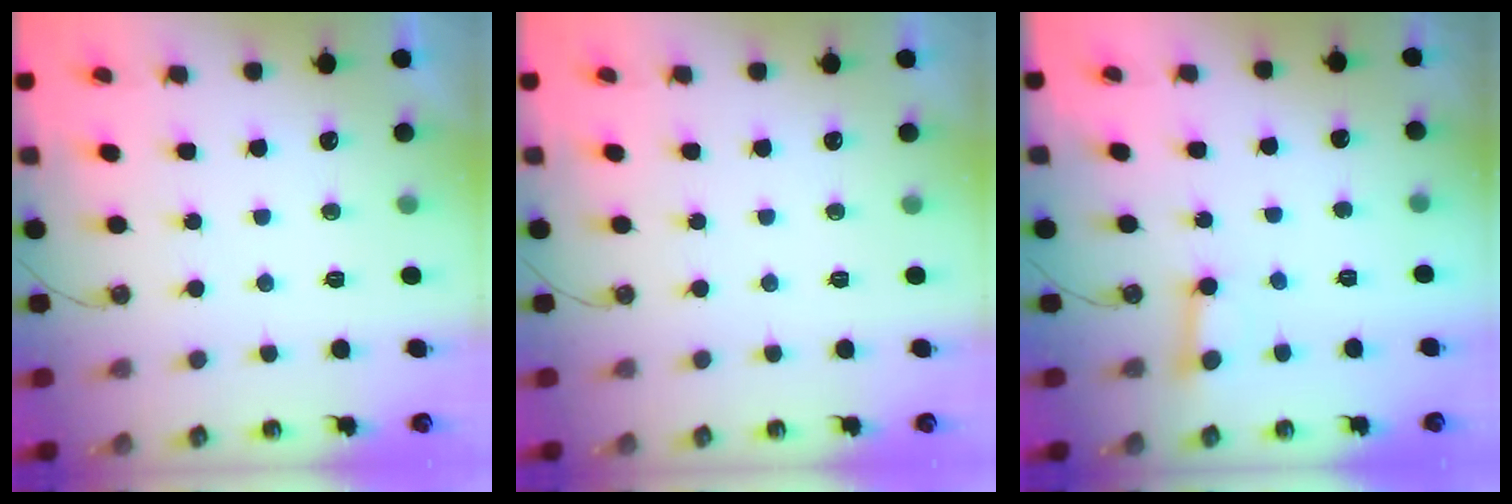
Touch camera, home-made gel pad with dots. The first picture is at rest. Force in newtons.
{"total": 0.0}
{"total": 3.2, "press": 3.1, "slide": 0.2}